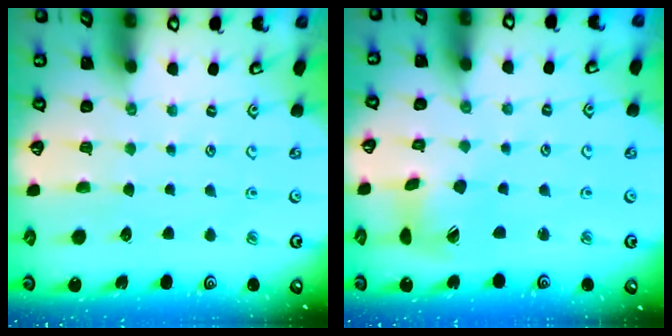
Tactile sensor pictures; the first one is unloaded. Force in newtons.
{"total": 7.8, "press": 7.7, "slide": 0.8}